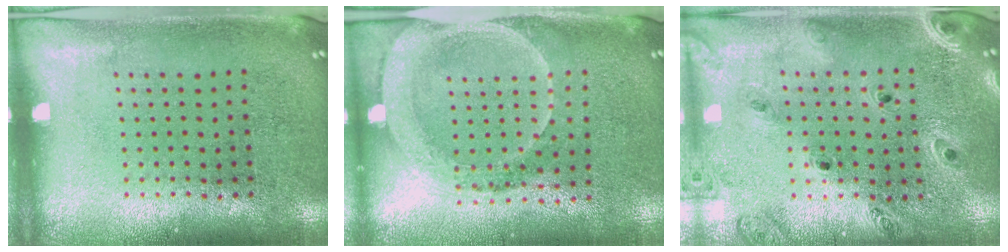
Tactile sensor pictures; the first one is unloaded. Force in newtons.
{"total": 1.9, "press": 1.6, "slide": 1.0}
{"total": 1.3, "press": 1.3, "slide": 0.2}